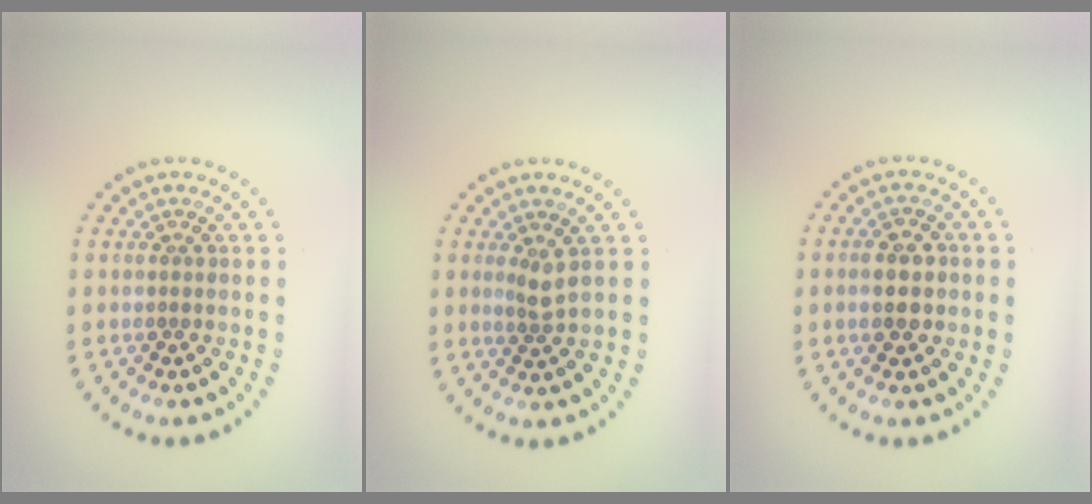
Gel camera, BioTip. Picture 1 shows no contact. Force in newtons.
{"total": 1.4, "press": 1.0, "slide": 0.9}
{"total": 2.9, "press": 2.9, "slide": 0.1}